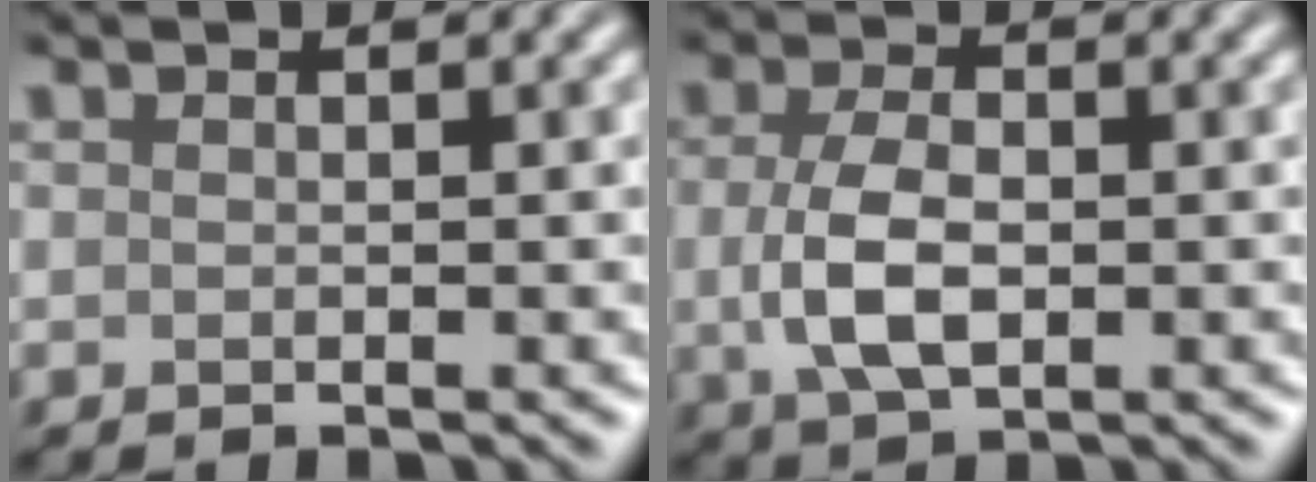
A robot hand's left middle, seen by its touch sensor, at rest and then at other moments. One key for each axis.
{"total": 4.4, "fx": -0.3, "fy": 2.4, "fz": 3.6, "tx": -0.083, "ty": -0.003, "tz": -0.004}